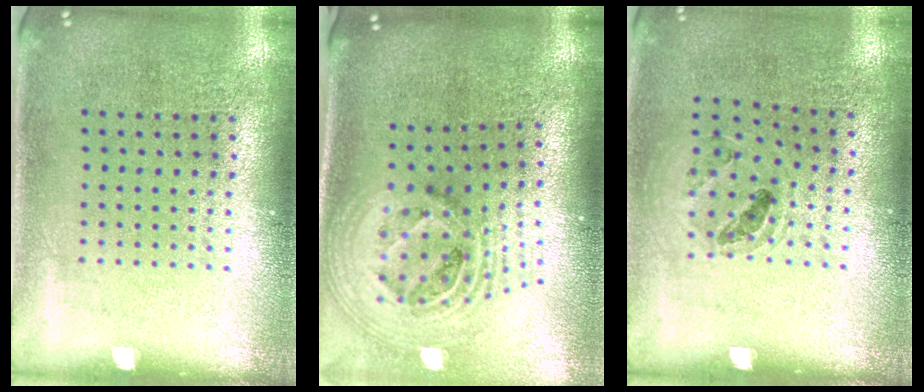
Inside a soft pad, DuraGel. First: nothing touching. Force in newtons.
{"total": 2.6, "press": 1.9, "slide": 1.9}
{"total": 0.9, "press": 0.9, "slide": 0.1}